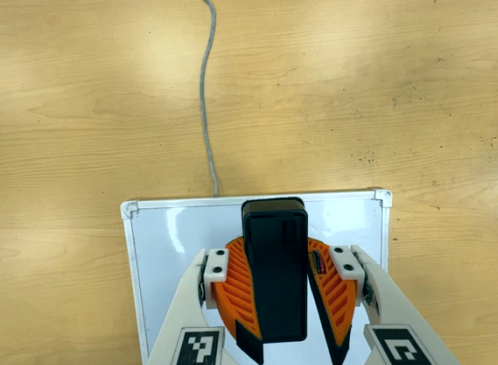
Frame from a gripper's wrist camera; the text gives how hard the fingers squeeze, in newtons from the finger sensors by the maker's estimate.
{"total": 14.1, "left": 13.1, "right": 15.1}